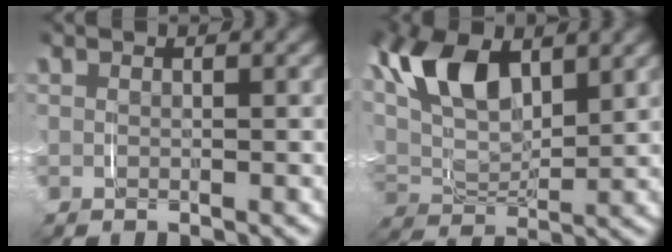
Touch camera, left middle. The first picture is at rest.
{"total": 8.3, "force": [2.4, 5.2, 6.1], "torque": [-0.150, -0.016, 0.046]}